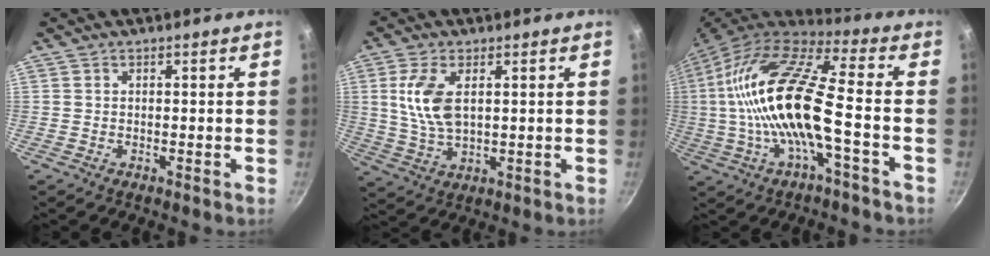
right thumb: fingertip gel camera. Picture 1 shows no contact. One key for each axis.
{"total": 8.8, "fx": 2.0, "fy": 4.5, "fz": 7.3, "tx": -0.147, "ty": -0.007, "tz": 0.043}
{"total": 20.8, "fx": -2.3, "fy": 6.3, "fz": 19.7, "tx": -0.374, "ty": 0.036, "tz": -0.051}